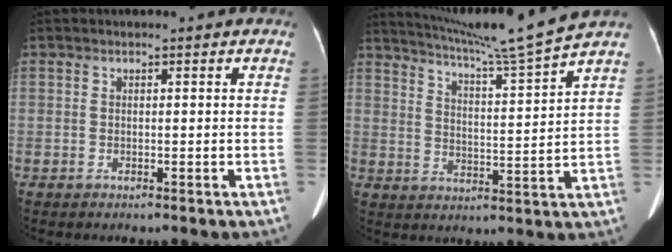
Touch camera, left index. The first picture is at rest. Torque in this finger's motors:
{"motor_torque": [0.03, -1.28, 0.01, 0.05]}